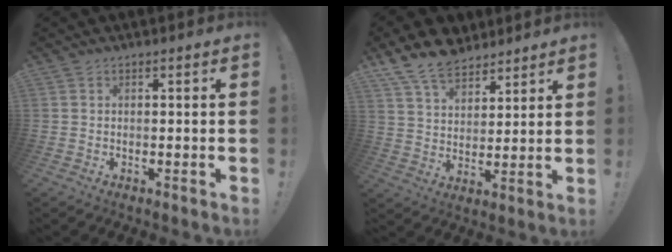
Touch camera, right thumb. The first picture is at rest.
{"total": 11.3, "force": [9.0, 5.7, 3.7], "torque": [-0.082, -0.054, 0.175]}